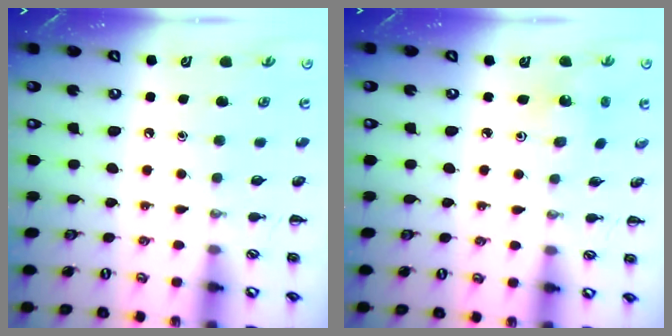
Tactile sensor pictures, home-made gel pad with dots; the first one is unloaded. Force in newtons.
{"total": 2.0, "press": 1.9, "slide": 0.7}